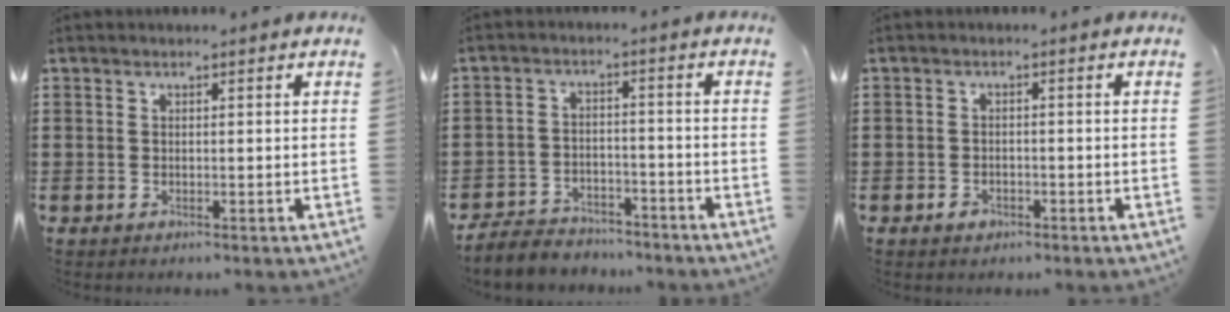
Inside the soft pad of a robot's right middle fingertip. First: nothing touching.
{"total": 4.1, "force": [-3.9, 1.0, 0.2], "torque": [-0.016, 0.003, -0.084]}
{"total": 1.2, "force": [-0.9, 0.7, 0.5], "torque": [-0.012, -0.002, -0.017]}